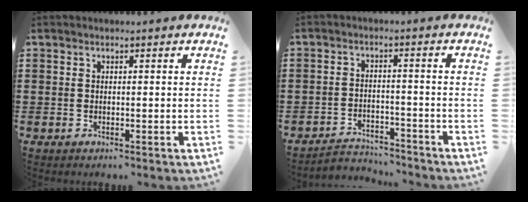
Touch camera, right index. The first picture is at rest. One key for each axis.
{"total": 3.4, "fx": -3.3, "fy": 0.7, "fz": 0.2, "tx": -0.011, "ty": 0.004, "tz": -0.070}